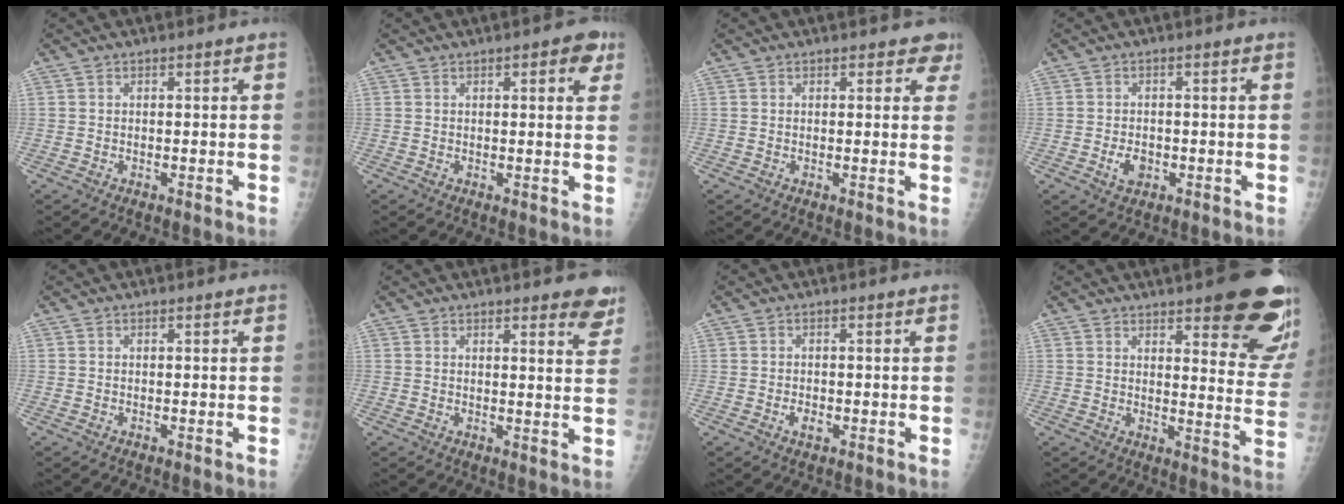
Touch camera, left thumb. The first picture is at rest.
{"total": 4.4, "force": [2.0, 1.6, 3.6], "torque": [-0.029, -0.003, 0.018]}
{"total": 3.1, "force": [2.2, 1.7, 1.3], "torque": [0.018, -0.007, 0.018]}
{"total": 3.2, "force": [-0.9, 2.2, 2.1], "torque": [-0.031, 0.002, -0.012]}
{"total": 0.0}
{"total": 6.3, "force": [4.7, 1.7, 3.8], "torque": [-0.022, -0.024, 0.047]}
{"total": 1.9, "force": [-0.7, 1.2, 1.3], "torque": [-0.019, 0.002, -0.008]}
{"total": 19.4, "force": [12.0, 5.4, 14.3], "torque": [-0.143, -0.066, 0.142]}